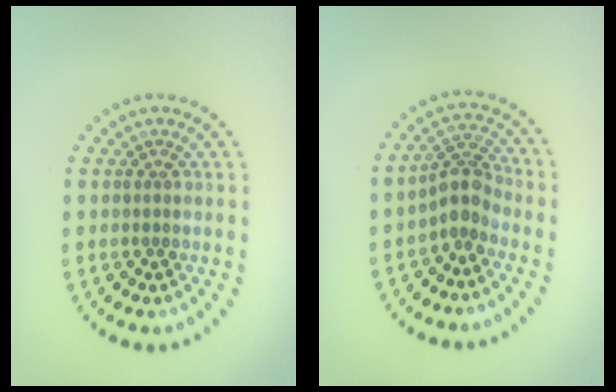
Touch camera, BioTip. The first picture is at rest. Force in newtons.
{"total": 2.7, "press": 2.1, "slide": 1.7}